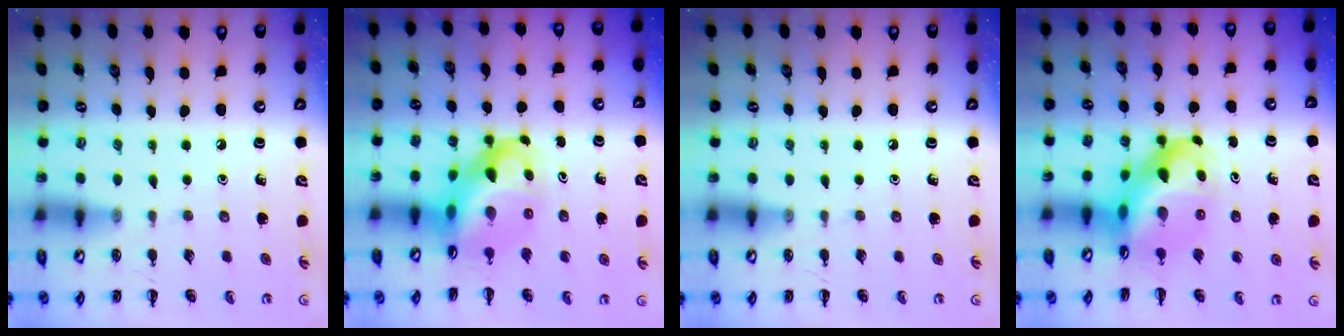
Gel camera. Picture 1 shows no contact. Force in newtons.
{"total": 8.8, "press": 8.3, "slide": 2.9}
{"total": 0.0}
{"total": 9.7, "press": 9.3, "slide": 2.8}